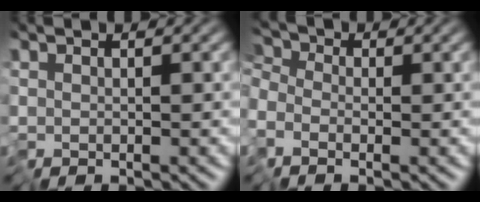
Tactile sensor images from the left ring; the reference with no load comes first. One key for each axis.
{"total": 4.3, "fx": -1.5, "fy": 3.4, "fz": 2.1, "tx": -0.048, "ty": 0.008, "tz": -0.046}